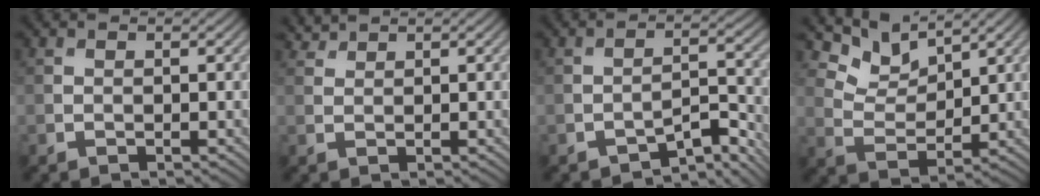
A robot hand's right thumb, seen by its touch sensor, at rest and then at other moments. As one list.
[{"total": 1.4, "force": [1.4, 0.1, 0.2], "torque": [-0.008, 0.002, 0.031]}, {"total": 4.9, "force": [-4.1, 1.3, 2.4], "torque": [-0.030, 0.008, -0.064]}, {"total": 6.0, "force": [4.8, 2.2, 2.8], "torque": [-0.070, -0.001, 0.093]}]